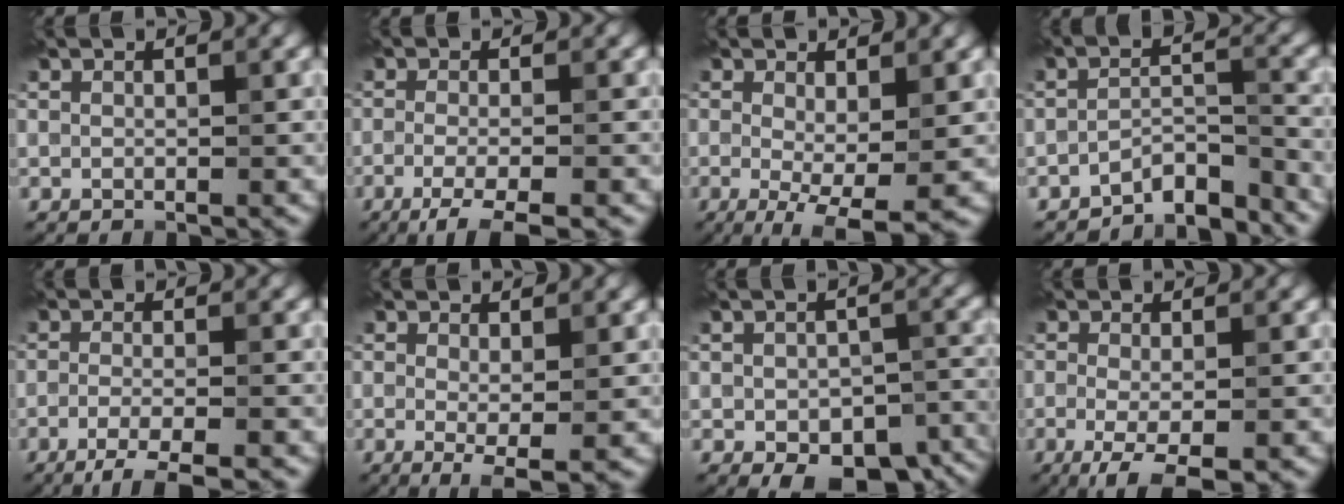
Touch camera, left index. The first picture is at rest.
{"total": 4.0, "force": [-2.2, 0.8, 3.3], "torque": [-0.056, -0.006, -0.049]}
{"total": 5.4, "force": [-1.1, 1.5, 5.1], "torque": [-0.091, -0.019, -0.014]}
{"total": 4.7, "force": [-4.3, 1.1, 1.6], "torque": [-0.019, 0.005, -0.078]}
{"total": 3.8, "force": [-2.4, 0.6, 2.8], "torque": [-0.047, -0.004, -0.054]}
{"total": 2.8, "force": [-0.2, 0.5, 2.8], "torque": [-0.048, -0.011, -0.002]}
{"total": 8.7, "force": [-4.4, 4.5, 6.0], "torque": [-0.075, -0.025, -0.048]}
{"total": 3.8, "force": [-1.4, 0.9, 3.4], "torque": [-0.064, -0.007, -0.028]}